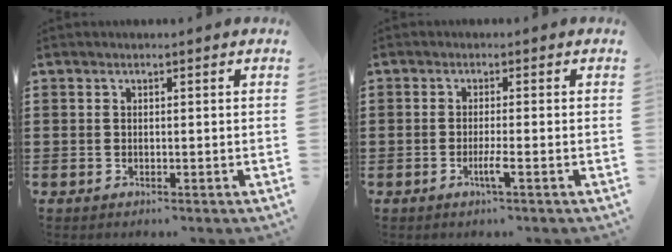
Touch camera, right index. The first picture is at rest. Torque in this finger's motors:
{"motor_torque": [0.77, 0.28, 0.11, 0.05]}